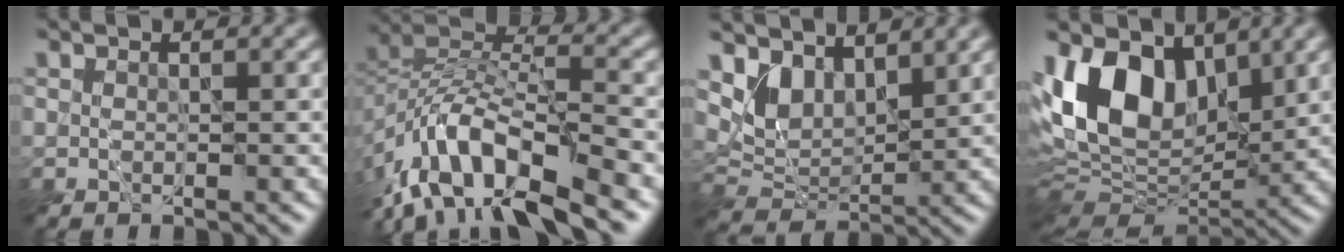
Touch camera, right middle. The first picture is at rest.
{"total": 10.7, "force": [-6.9, 4.4, 6.9], "torque": [-0.120, 0.012, -0.138]}
{"total": 4.0, "force": [3.1, 2.0, 1.7], "torque": [-0.047, -0.017, 0.057]}
{"total": 13.0, "force": [4.5, 8.3, 8.9], "torque": [-0.173, 0.016, 0.074]}